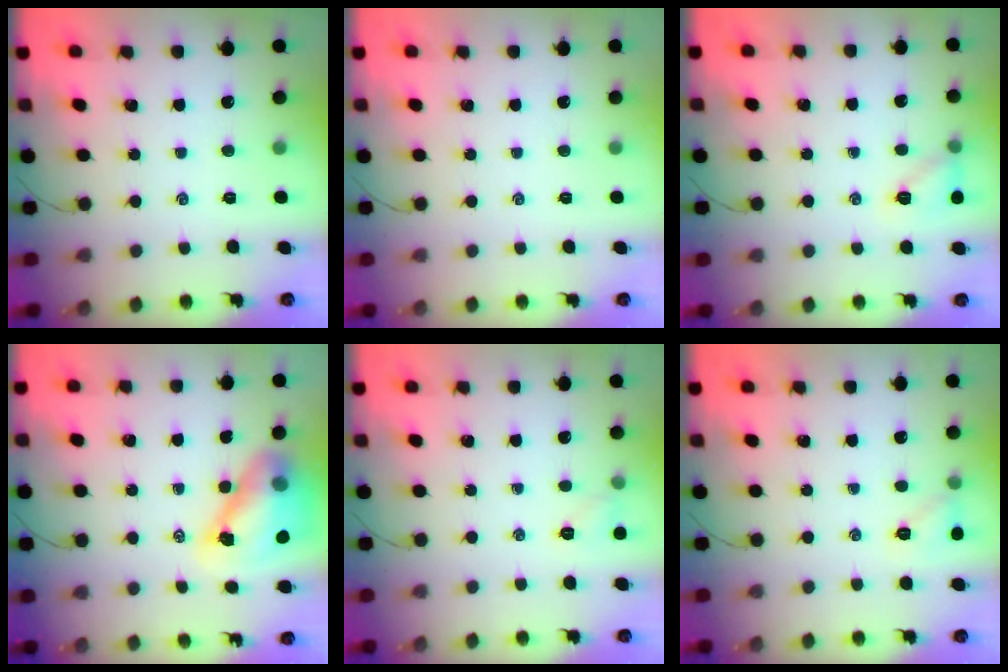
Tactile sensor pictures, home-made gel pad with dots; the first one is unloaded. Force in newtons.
{"total": 0.0}
{"total": 8.2, "press": 8.2, "slide": 1.0}
{"total": 13.1, "press": 12.7, "slide": 3.5}
{"total": 5.5, "press": 5.3, "slide": 1.5}
{"total": 6.5, "press": 6.2, "slide": 1.7}